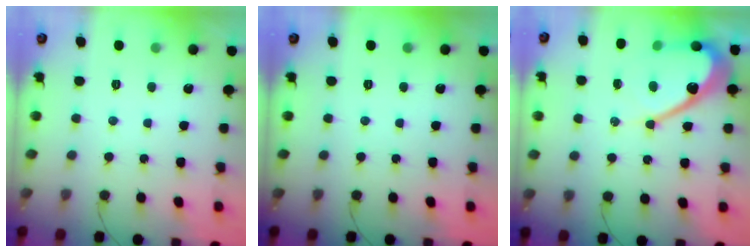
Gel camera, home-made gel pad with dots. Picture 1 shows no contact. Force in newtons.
{"total": 0.0}
{"total": 12.7, "press": 12.7, "slide": 0.9}